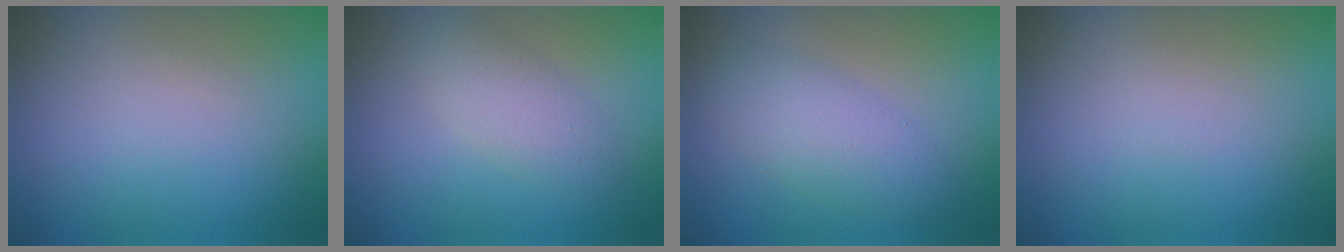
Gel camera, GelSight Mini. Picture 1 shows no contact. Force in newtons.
{"total": 2.7, "press": 2.7, "slide": 0.0}
{"total": 3.8, "press": 3.8, "slide": 0.1}
{"total": 0.0}